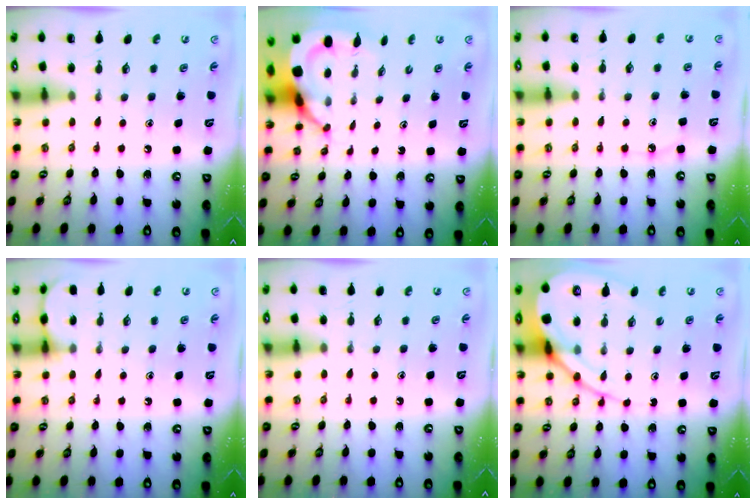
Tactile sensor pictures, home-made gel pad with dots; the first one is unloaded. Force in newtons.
{"total": 5.9, "press": 5.8, "slide": 0.7}
{"total": 4.8, "press": 4.8, "slide": 0.3}
{"total": 4.6, "press": 4.5, "slide": 0.4}
{"total": 0.0}
{"total": 11.3, "press": 11.3, "slide": 1.2}